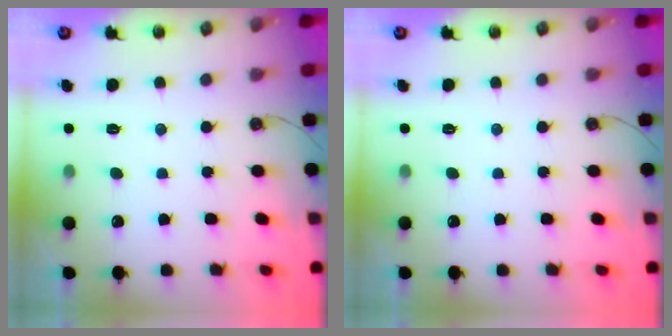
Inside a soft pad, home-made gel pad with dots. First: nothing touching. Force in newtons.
{"total": 0.0}